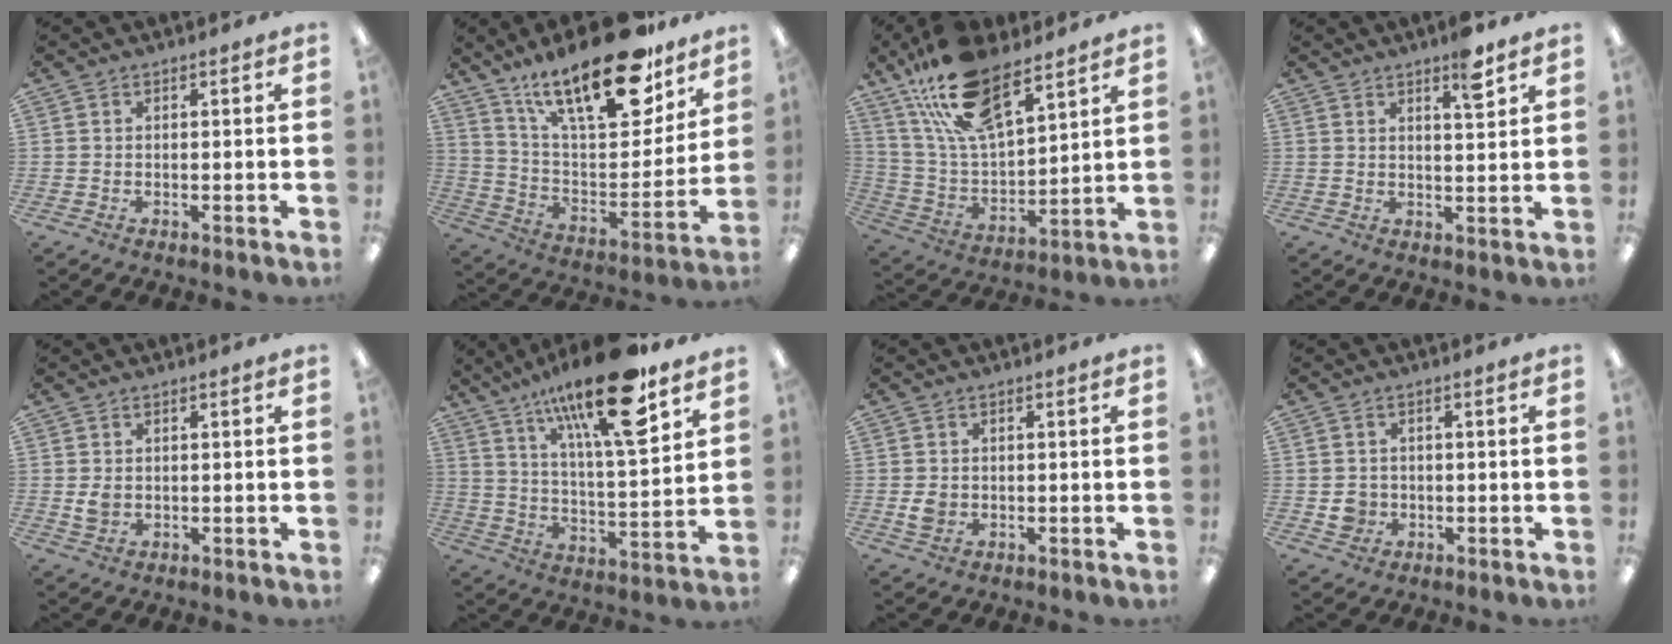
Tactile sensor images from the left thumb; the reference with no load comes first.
{"total": 26.6, "force": [17.9, 9.7, 17.0], "torque": [-0.258, -0.104, 0.302]}
{"total": 20.8, "force": [14.8, 8.3, 12.1], "torque": [-0.251, -0.067, 0.264]}
{"total": 6.3, "force": [4.4, 1.4, 4.3], "torque": [-0.057, -0.021, 0.068]}
{"total": 2.5, "force": [0.4, 2.0, 1.5], "torque": [-0.022, 0.000, 0.007]}
{"total": 22.3, "force": [14.7, 5.9, 15.7], "torque": [-0.261, -0.080, 0.237]}
{"total": 2.9, "force": [0.0, 2.4, 1.5], "torque": [-0.010, -0.002, -0.003]}
{"total": 3.5, "force": [-0.4, 3.3, 1.1], "torque": [-0.014, 0.004, -0.007]}